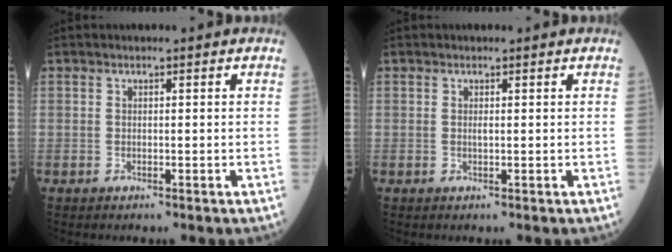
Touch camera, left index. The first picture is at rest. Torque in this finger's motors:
{"motor_torque": [0.53, -0.20, -0.01, 0.01]}